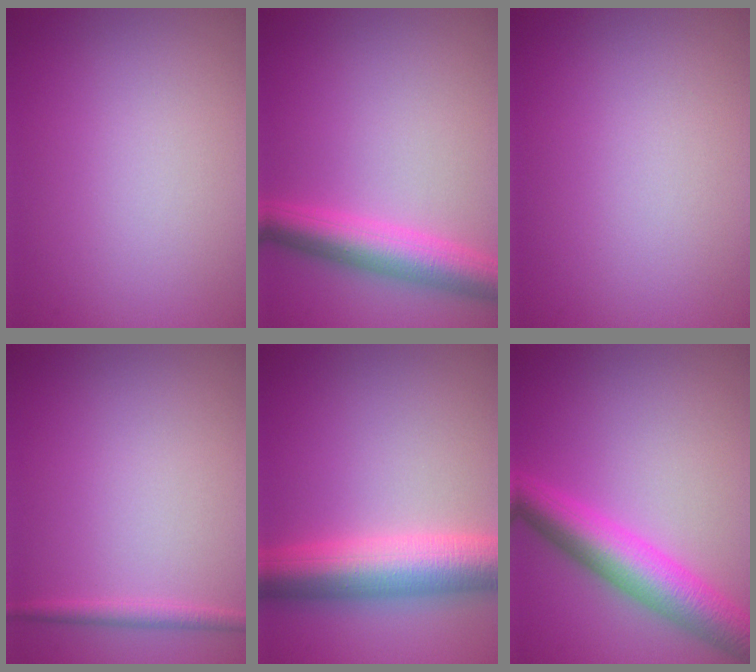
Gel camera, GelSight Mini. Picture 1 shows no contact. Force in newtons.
{"total": 5.0, "press": 5.0, "slide": 0.1}
{"total": 0.0}
{"total": 1.3, "press": 1.3, "slide": 0.1}
{"total": 7.6, "press": 7.6, "slide": 0.2}
{"total": 6.2, "press": 6.2, "slide": 0.2}